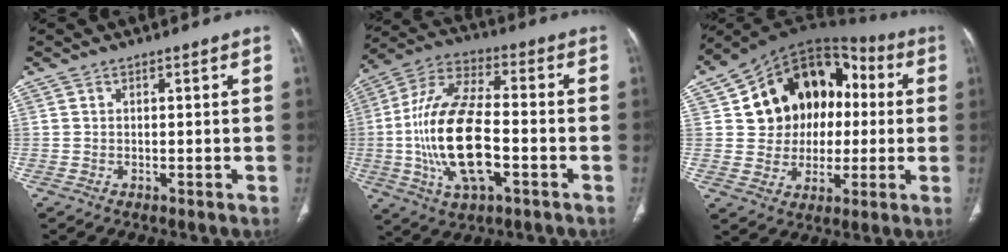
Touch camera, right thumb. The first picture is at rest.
{"total": 19.6, "force": [-3.6, 8.8, 17.1], "torque": [-0.339, 0.023, -0.063]}
{"total": 19.2, "force": [2.6, 15.4, 11.2], "torque": [-0.117, 0.037, 0.051]}